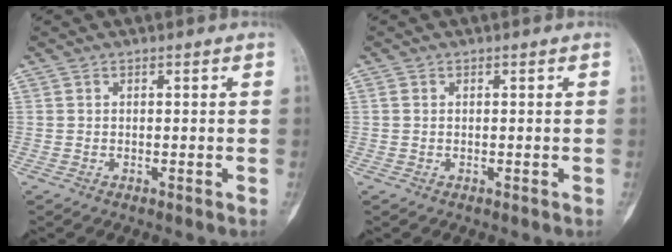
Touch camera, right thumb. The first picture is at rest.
{"total": 0.7, "force": [0.1, 0.5, 0.4], "torque": [-0.010, 0.001, 0.003]}